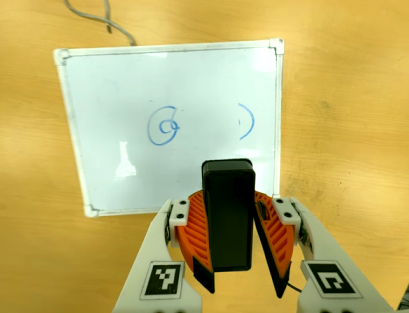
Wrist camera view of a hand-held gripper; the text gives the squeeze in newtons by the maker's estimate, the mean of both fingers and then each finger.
{"total": 7.6, "left": 8.6, "right": 6.7}